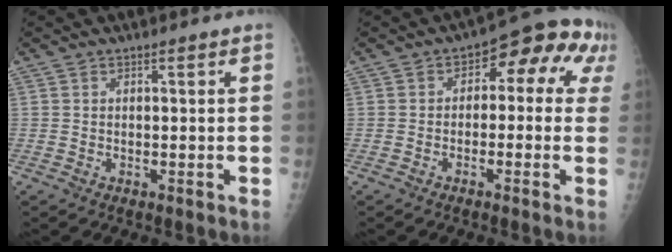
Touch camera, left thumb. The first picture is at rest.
{"total": 9.9, "force": [1.7, 6.1, 7.6], "torque": [-0.045, 0.045, 0.005]}